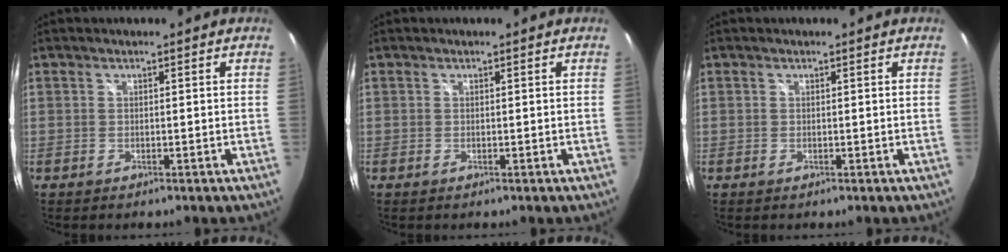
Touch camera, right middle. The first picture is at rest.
{"total": 0.0}
{"total": 0.0}